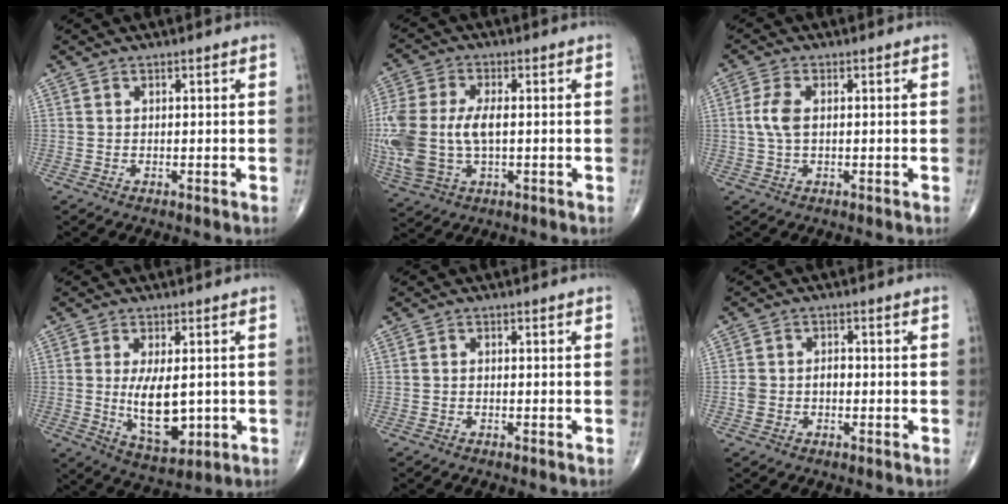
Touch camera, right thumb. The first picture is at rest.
{"total": 16.4, "force": [-0.7, 9.3, 13.5], "torque": [-0.340, -0.001, -0.006]}
{"total": 4.0, "force": [0.3, 2.0, 3.4], "torque": [-0.088, 0.006, 0.002]}
{"total": 10.4, "force": [-0.5, 4.8, 9.1], "torque": [-0.141, -0.021, 0.007]}
{"total": 0.5, "force": [-0.3, 0.2, 0.3], "torque": [-0.003, 0.002, -0.009]}
{"total": 3.5, "force": [-0.7, 2.6, 2.2], "torque": [-0.038, 0.017, -0.011]}